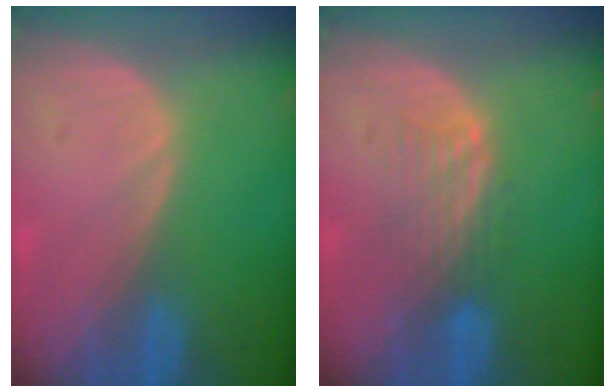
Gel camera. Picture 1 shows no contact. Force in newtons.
{"total": 4.5, "press": 3.8, "slide": 2.3}